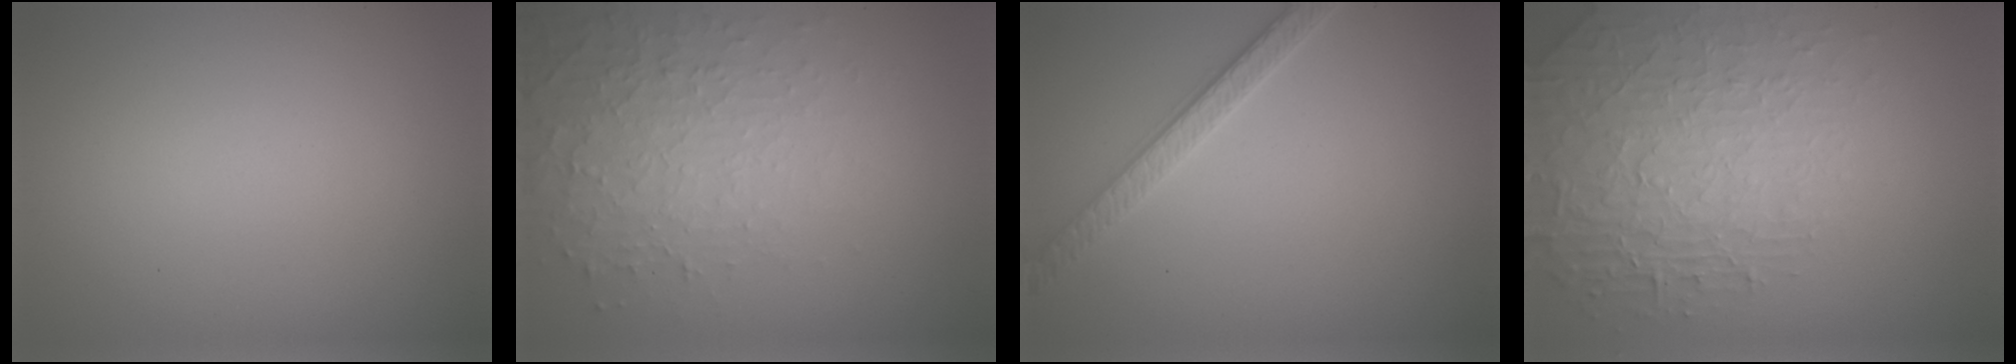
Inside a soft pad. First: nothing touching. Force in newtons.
{"total": 5.3, "press": 3.4, "slide": 4.1}
{"total": 2.7, "press": 2.7, "slide": 0.1}
{"total": 5.3, "press": 4.7, "slide": 2.5}